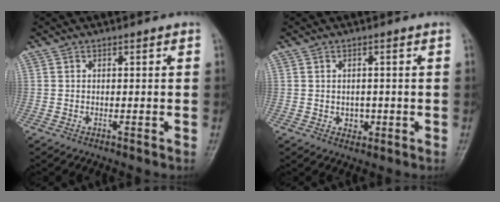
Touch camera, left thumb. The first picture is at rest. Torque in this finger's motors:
{"motor_torque": [-0.05, -0.05, 0.09, 0.05, 0.02]}